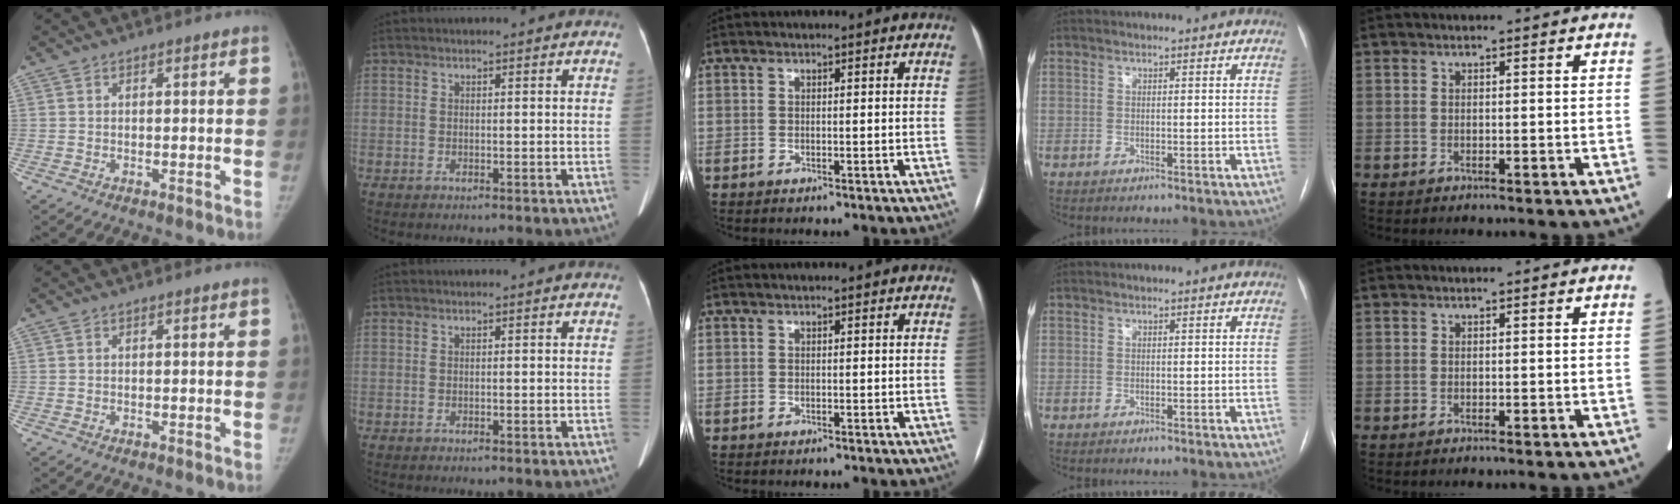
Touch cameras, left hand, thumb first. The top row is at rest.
{}